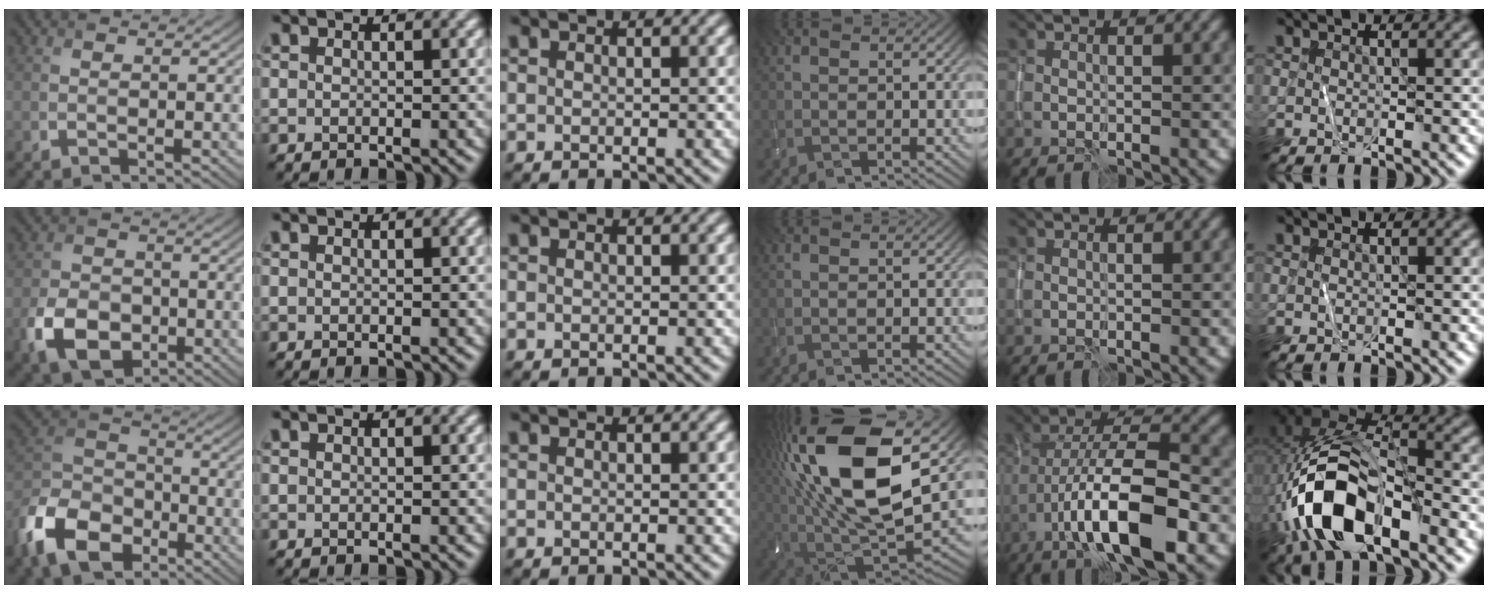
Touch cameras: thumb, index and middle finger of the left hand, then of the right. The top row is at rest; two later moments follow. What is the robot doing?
{"motion": "wipe", "object": "whiteboard"}